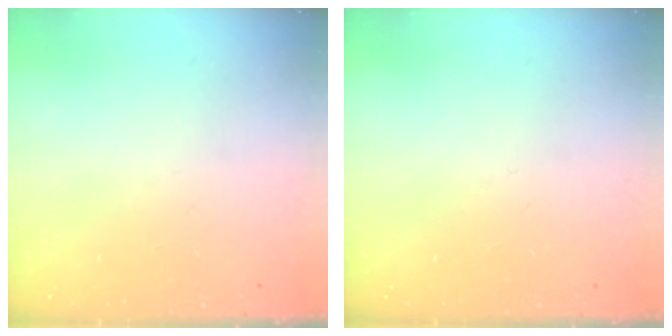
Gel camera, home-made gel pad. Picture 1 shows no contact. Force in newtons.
{"total": 0.0}